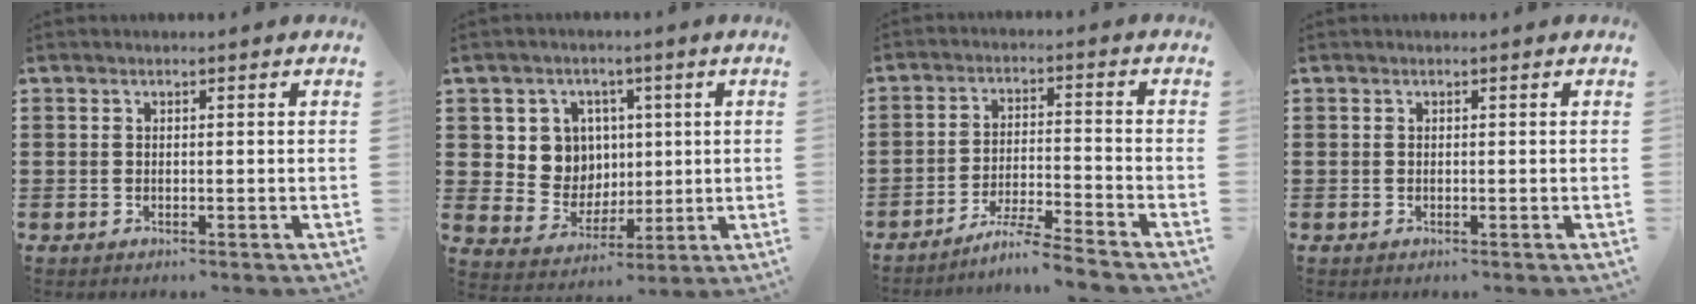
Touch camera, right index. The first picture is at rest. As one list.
[{"total": 7.6, "force": [2.1, 7.2, 1.6], "torque": [-0.062, 0.007, 0.043]}, {"total": 5.5, "force": [-5.1, -0.7, 1.9], "torque": [-0.047, -0.015, -0.103]}, {"total": 0.0}]